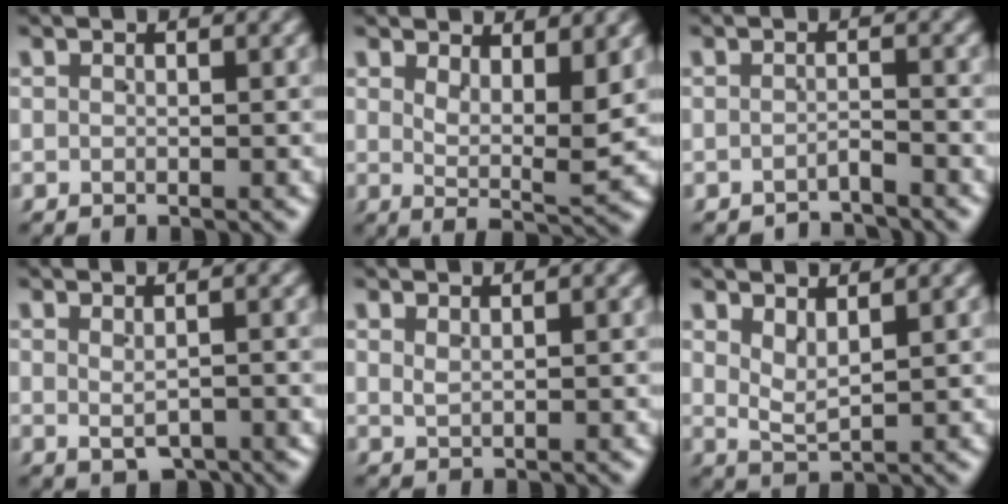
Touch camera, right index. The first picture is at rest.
{"total": 4.0, "force": [2.0, 0.9, 3.3], "torque": [-0.058, -0.021, 0.035]}
{"total": 1.8, "force": [-1.8, 0.0, 0.1], "torque": [0.000, -0.004, -0.034]}
{"total": 2.1, "force": [-0.8, 0.9, 1.7], "torque": [-0.020, -0.011, -0.002]}
{"total": 0.9, "force": [0.7, -0.2, 0.5], "torque": [-0.013, -0.002, 0.022]}
{"total": 2.3, "force": [1.8, 0.7, 1.4], "torque": [-0.029, -0.010, 0.039]}